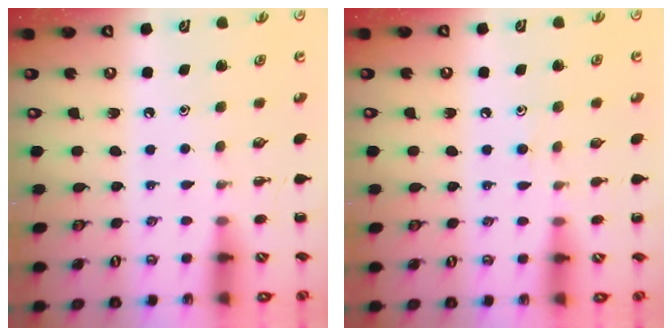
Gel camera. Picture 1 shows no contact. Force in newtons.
{"total": 5.0, "press": 4.6, "slide": 2.0}